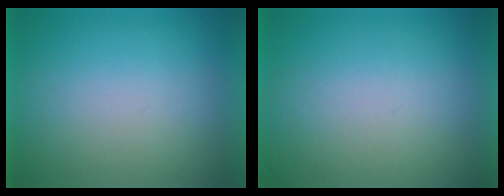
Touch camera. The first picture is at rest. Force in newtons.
{"total": 4.3}